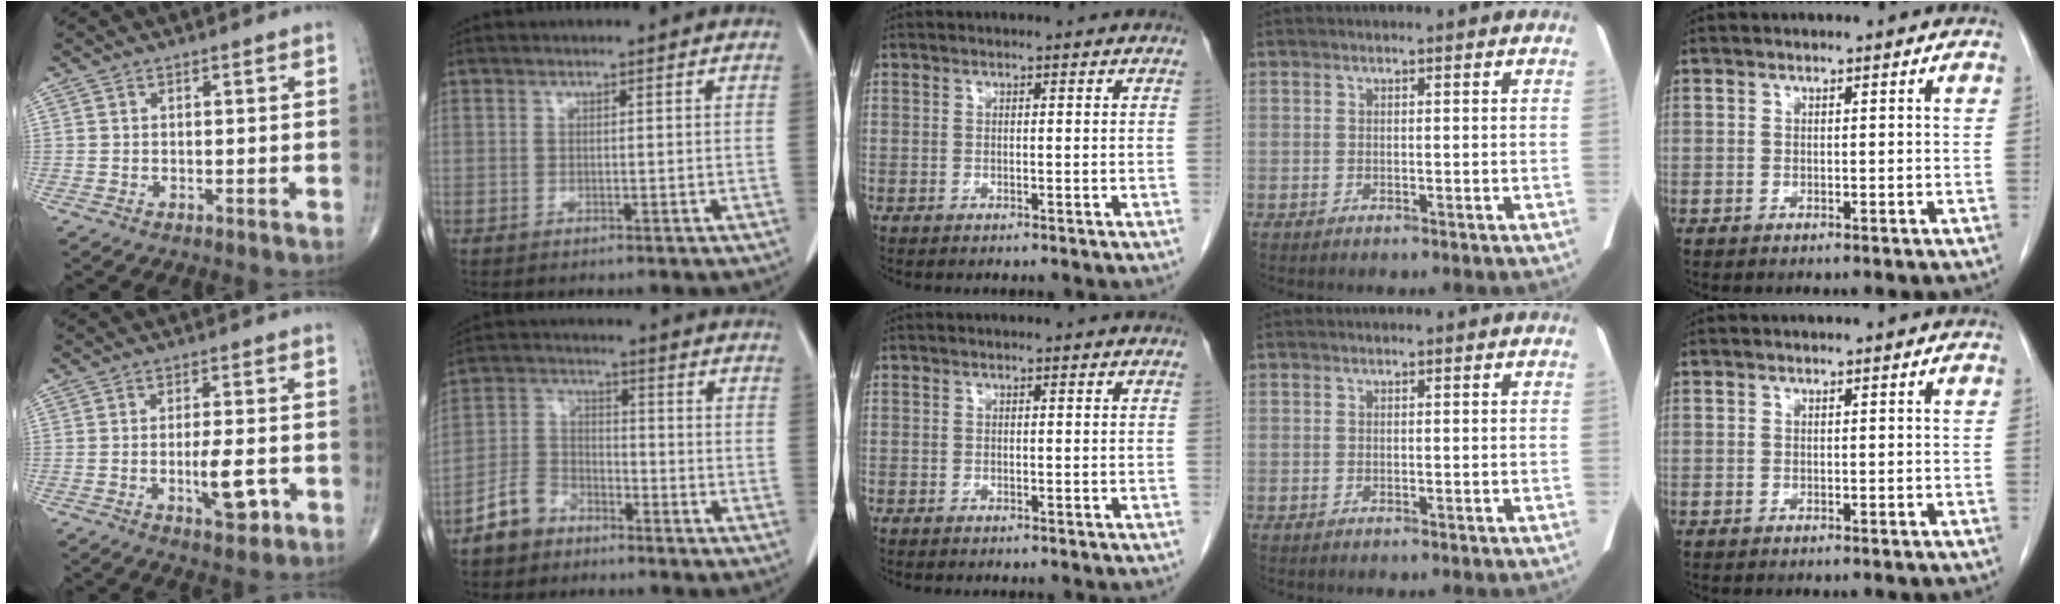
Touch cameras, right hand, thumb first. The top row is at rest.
{"thumb": {"total": 6.7, "force": [-2.0, 2.3, 6.0], "torque": [-0.088, 0.003, -0.025]}, "index": {"total": 6.3, "force": [-4.6, 3.9, 1.7], "torque": [-0.045, 0.009, -0.092]}}